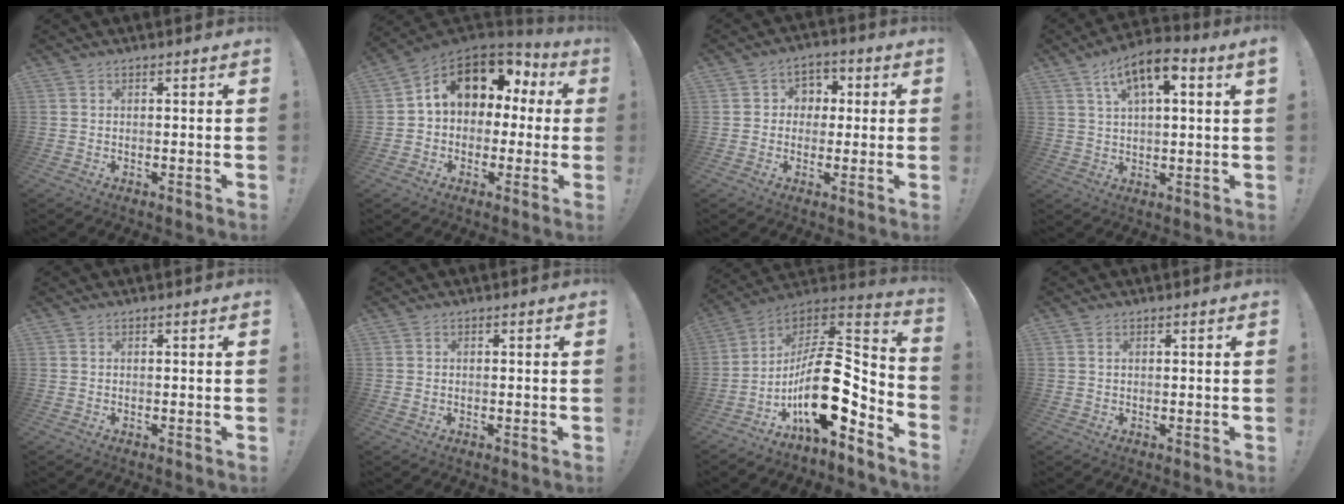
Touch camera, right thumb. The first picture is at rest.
{"total": 11.8, "force": [3.9, 8.6, 7.1], "torque": [-0.117, -0.010, 0.072]}
{"total": 5.5, "force": [-0.6, 5.2, 1.5], "torque": [-0.020, 0.013, -0.008]}
{"total": 9.2, "force": [4.1, 3.4, 7.5], "torque": [-0.115, -0.011, 0.071]}
{"total": 0.0}
{"total": 0.6, "force": [0.2, 0.5, 0.4], "torque": [-0.008, 0.003, 0.002]}
{"total": 23.3, "force": [-4.3, 13.2, 18.7], "torque": [-0.315, 0.021, -0.059]}
{"total": 0.8, "force": [0.4, 0.5, 0.5], "torque": [-0.011, 0.002, 0.007]}